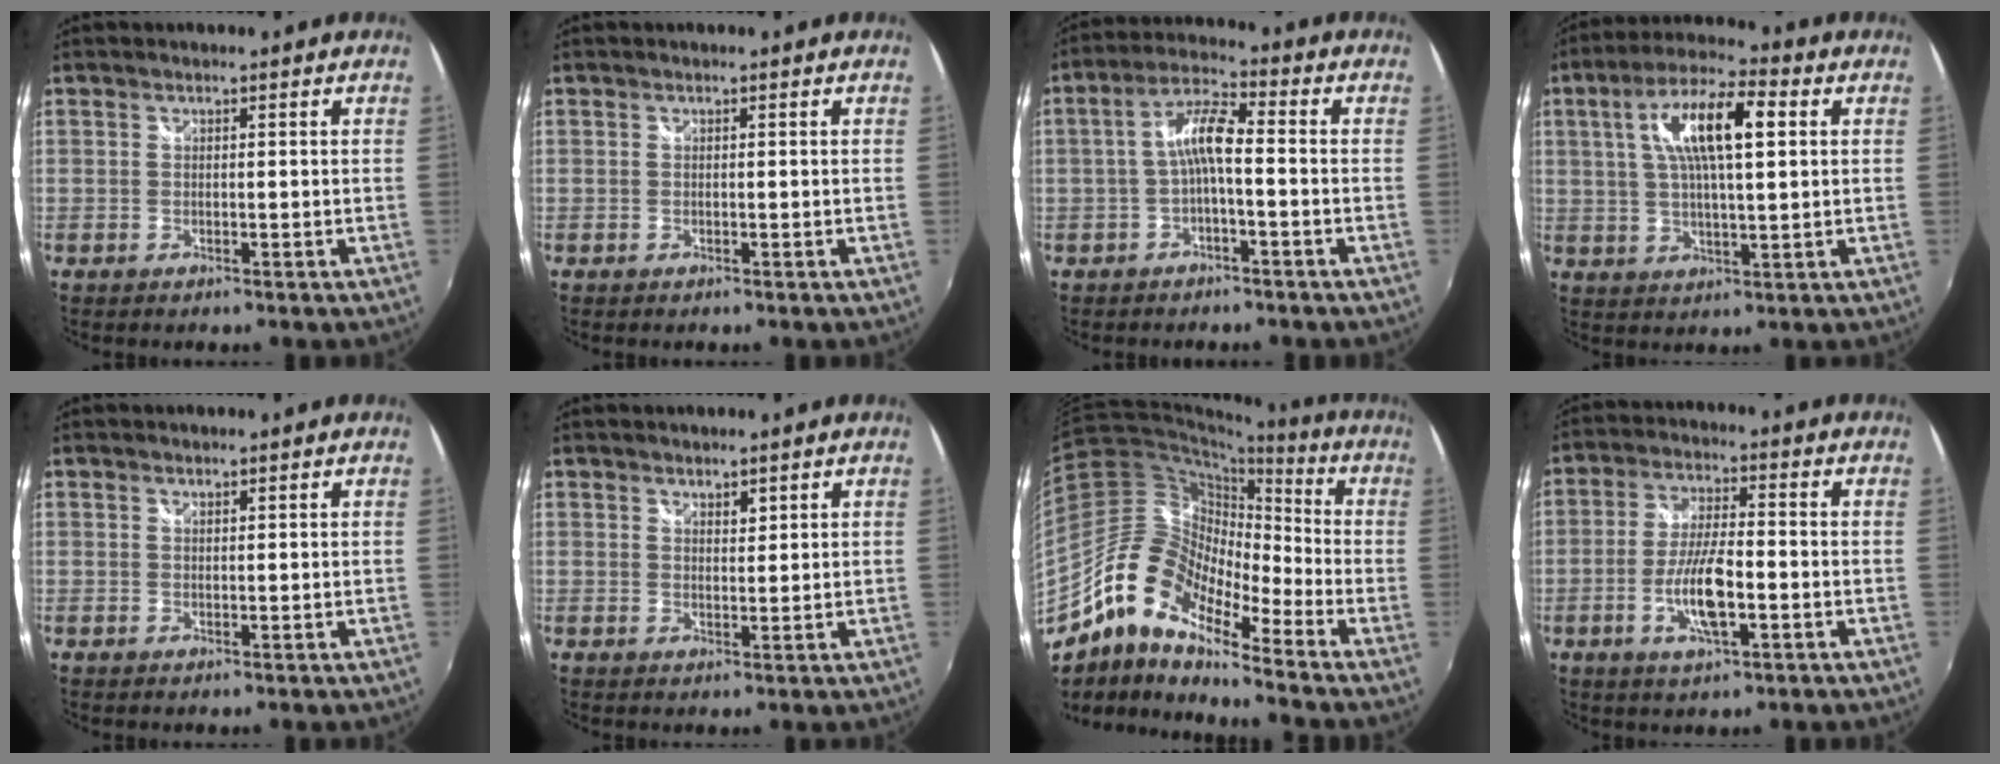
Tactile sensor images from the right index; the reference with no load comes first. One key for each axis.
{"total": 0.0}
{"total": 6.1, "fx": -1.4, "fy": 1.1, "fz": 5.8, "tx": -0.127, "ty": 0.017, "tz": -0.028}
{"total": 12.6, "fx": 3.5, "fy": 3.6, "fz": 11.6, "tx": -0.212, "ty": 0.020, "tz": 0.059}
{"total": 0.5, "fx": 0.5, "fy": 0.0, "fz": 0.0, "tx": 0.002, "ty": 0.000, "tz": 0.011}
{"total": 1.8, "fx": 1.5, "fy": 0.7, "fz": 0.5, "tx": -0.005, "ty": 0.000, "tz": 0.027}
{"total": 14.5, "fx": -9.8, "fy": 5.2, "fz": 9.3, "tx": -0.152, "ty": 0.012, "tz": -0.207}
{"total": 9.3, "fx": -2.9, "fy": 2.6, "fz": 8.4, "tx": -0.168, "ty": -0.004, "tz": -0.056}